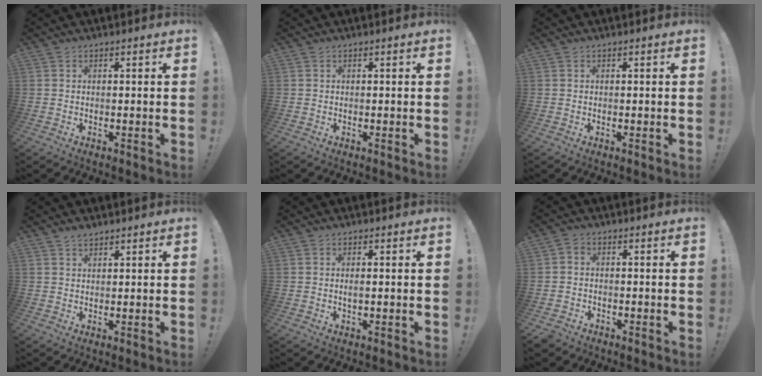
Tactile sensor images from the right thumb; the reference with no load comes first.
{"total": 0.0}
{"total": 0.0}
{"total": 1.8, "force": [1.6, 0.5, 0.6], "torque": [-0.012, -0.005, 0.030]}
{"total": 1.5, "force": [-0.3, 0.3, 1.4], "torque": [-0.025, 0.000, -0.007]}
{"total": 2.7, "force": [-1.5, 2.0, 1.0], "torque": [-0.021, 0.010, -0.025]}